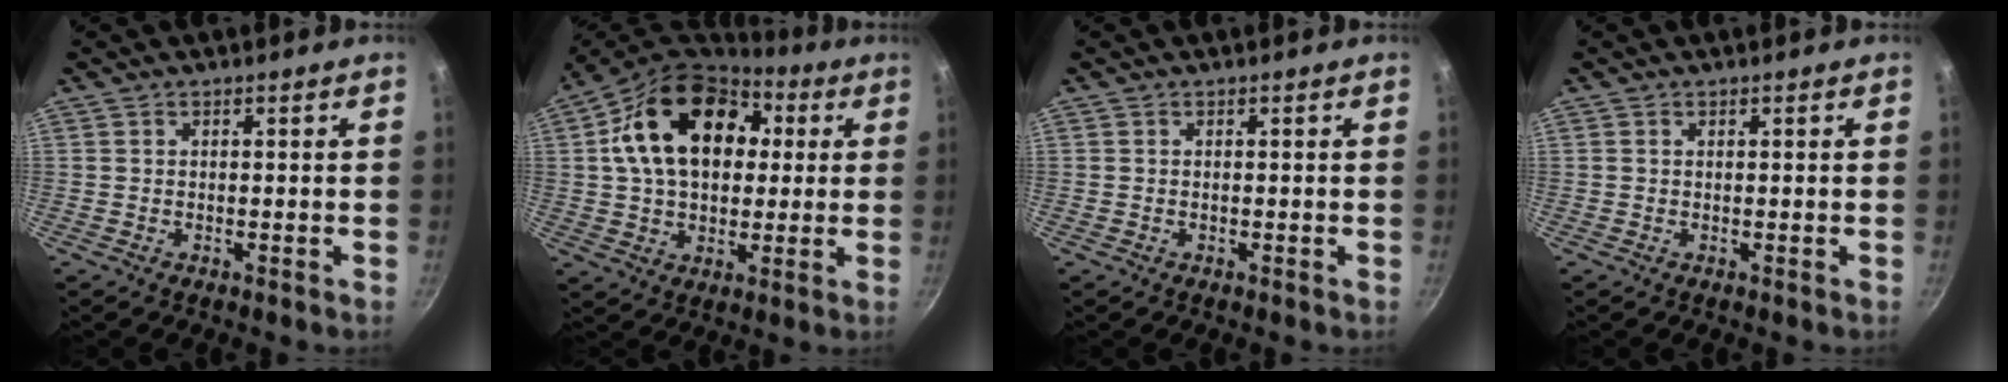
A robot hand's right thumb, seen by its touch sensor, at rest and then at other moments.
{"total": 21.2, "force": [4.8, 14.6, 14.6], "torque": [-0.222, 0.021, 0.066]}
{"total": 0.0}
{"total": 0.0}